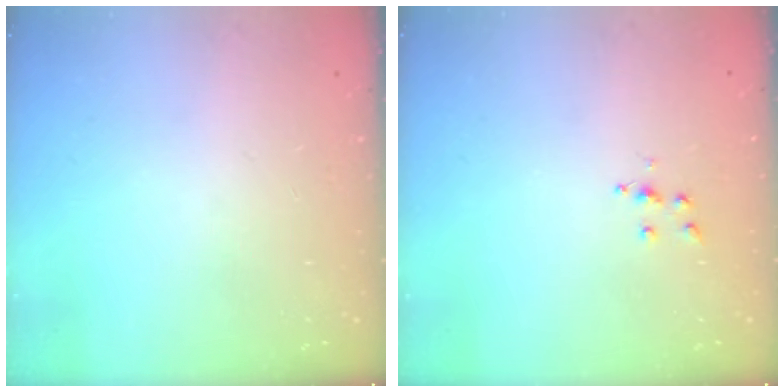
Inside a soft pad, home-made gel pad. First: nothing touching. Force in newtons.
{"total": 4.8, "press": 4.8, "slide": 0.5}